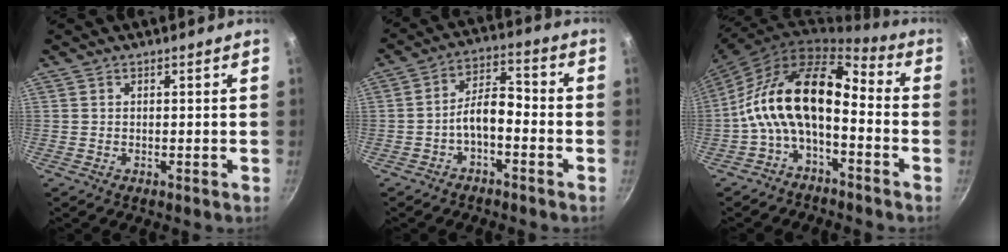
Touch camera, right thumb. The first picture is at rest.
{"total": 6.6, "force": [-2.9, 3.1, 5.1], "torque": [-0.082, 0.048, -0.053]}
{"total": 15.4, "force": [-3.7, 8.1, 12.5], "torque": [-0.219, 0.066, -0.088]}